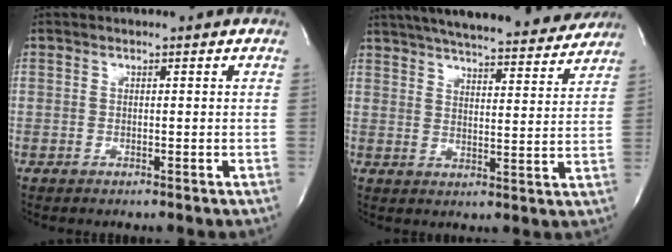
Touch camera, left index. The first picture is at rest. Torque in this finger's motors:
{"motor_torque": [0.19, -0.71, 0.75, 0.17]}